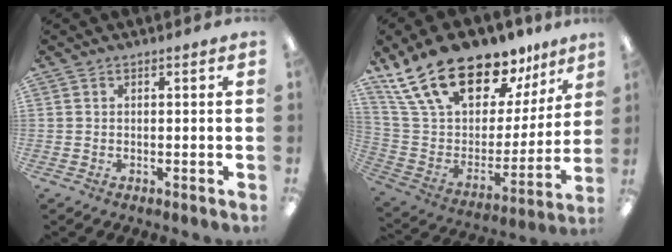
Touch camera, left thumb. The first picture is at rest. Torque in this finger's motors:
{"motor_torque": [1.66, 1.69, 1.45, -1.32, 0.33]}